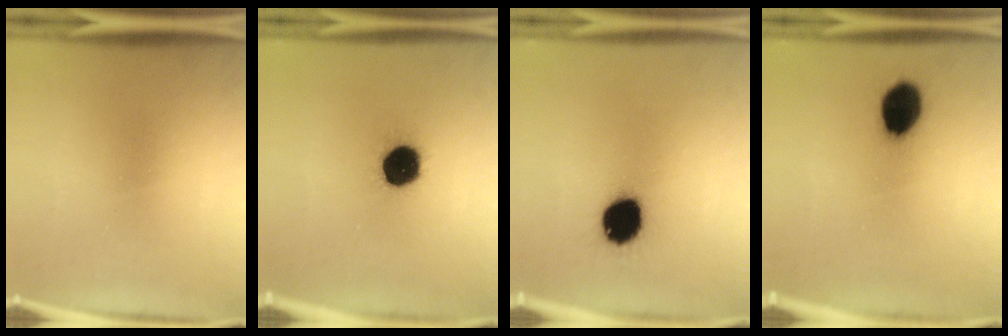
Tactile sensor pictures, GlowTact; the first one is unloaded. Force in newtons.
{"total": 14.0}
{"total": 13.5}
{"total": 9.8}